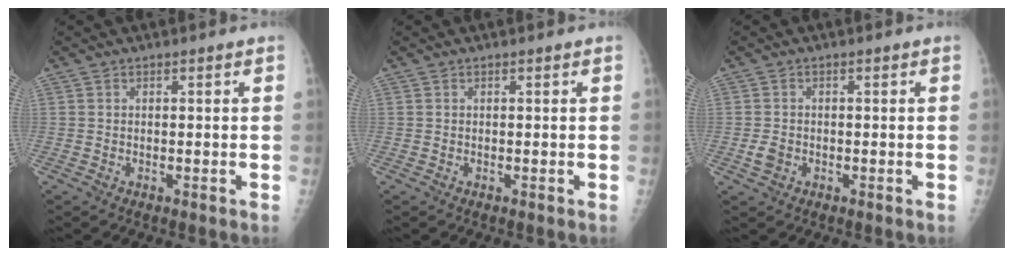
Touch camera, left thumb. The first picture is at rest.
{"total": 0.0}
{"total": 2.3, "force": [-0.7, 1.8, 1.2], "torque": [-0.019, 0.002, -0.010]}